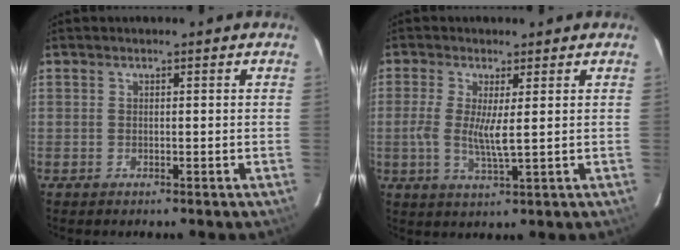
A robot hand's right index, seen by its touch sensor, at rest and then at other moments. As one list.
[{"total": 5.5, "force": [0.2, 0.7, 5.5], "torque": [-0.116, -0.009, -0.002]}]